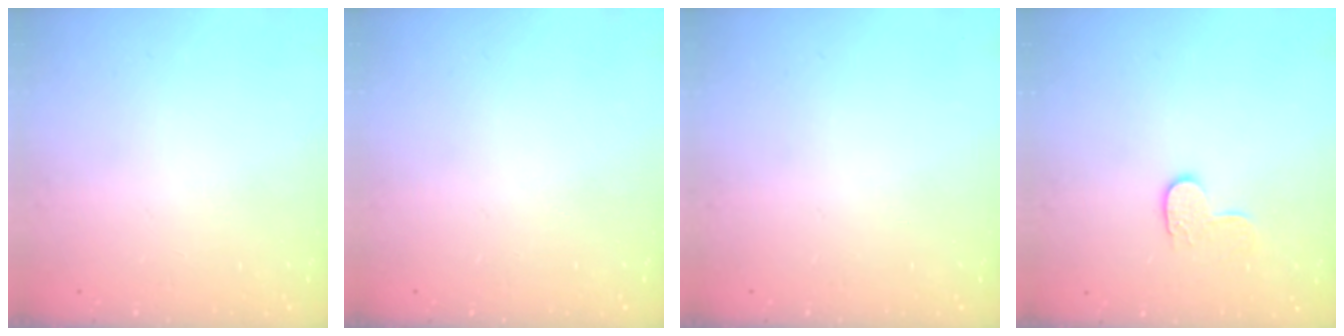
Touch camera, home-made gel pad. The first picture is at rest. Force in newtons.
{"total": 0.0}
{"total": 0.0}
{"total": 7.3, "press": 7.3, "slide": 0.2}